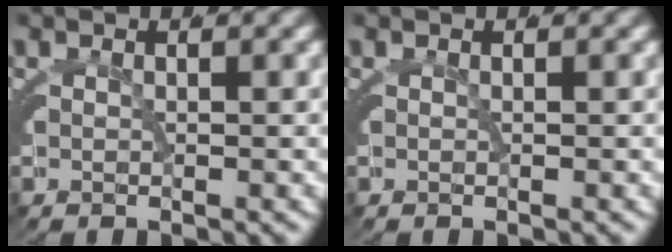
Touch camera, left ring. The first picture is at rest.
{"total": 0.0}